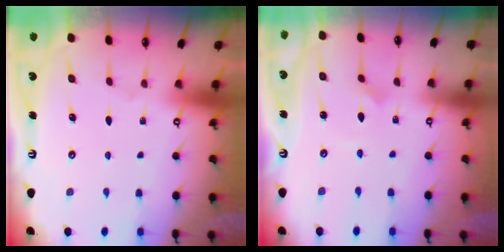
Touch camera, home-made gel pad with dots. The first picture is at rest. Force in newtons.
{"total": 1.5, "press": 1.5, "slide": 0.1}